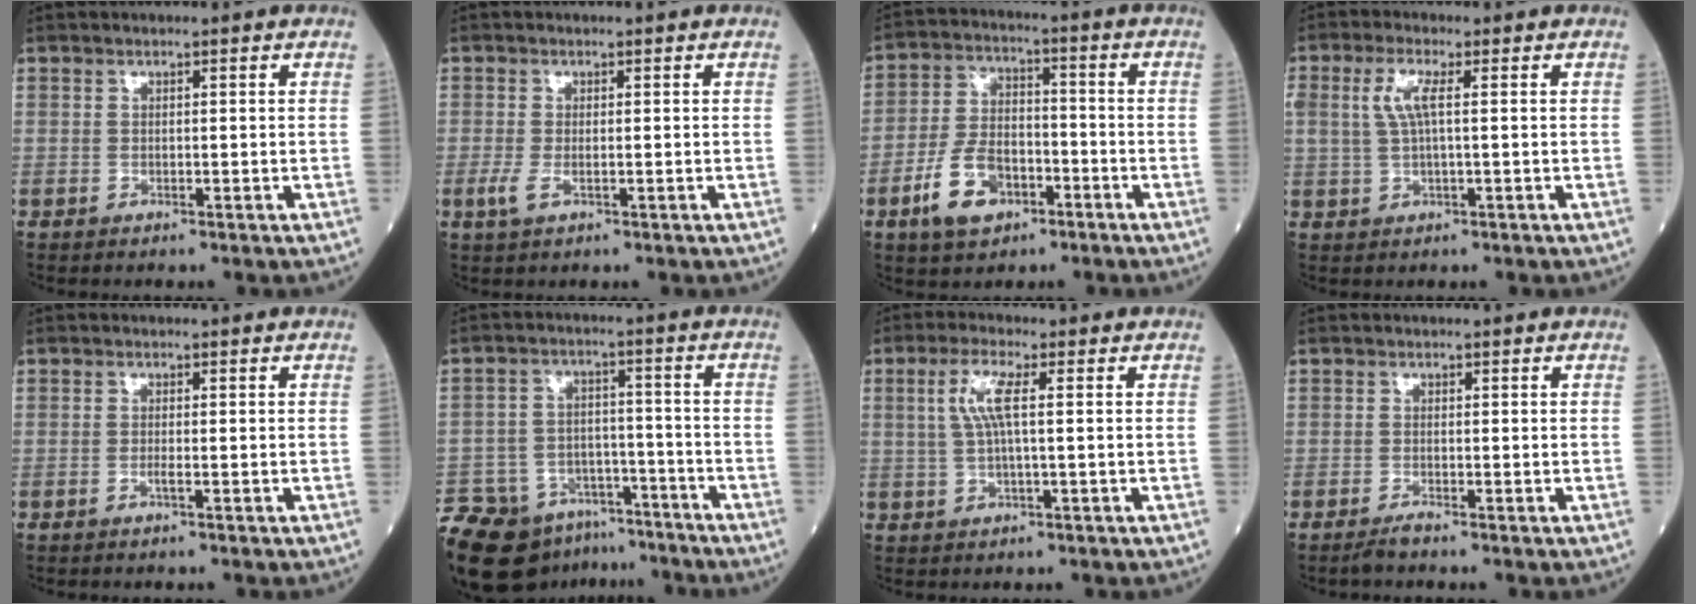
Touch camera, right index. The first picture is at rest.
{"total": 2.2, "force": [-0.8, 0.8, 1.9], "torque": [-0.050, -0.006, -0.016]}
{"total": 9.0, "force": [-4.3, 5.1, 5.9], "torque": [-0.132, 0.010, -0.074]}
{"total": 3.9, "force": [0.8, 0.8, 3.8], "torque": [-0.089, 0.010, 0.016]}
{"total": 0.8, "force": [-0.4, -0.1, 0.6], "torque": [-0.013, 0.000, -0.009]}
{"total": 17.0, "force": [-12.9, 9.3, 6.2], "torque": [-0.146, 0.012, -0.197]}
{"total": 4.8, "force": [1.0, 0.6, 4.6], "torque": [-0.103, 0.012, 0.021]}
{"total": 1.0, "force": [-0.9, -0.2, 0.4], "torque": [-0.014, -0.003, -0.019]}